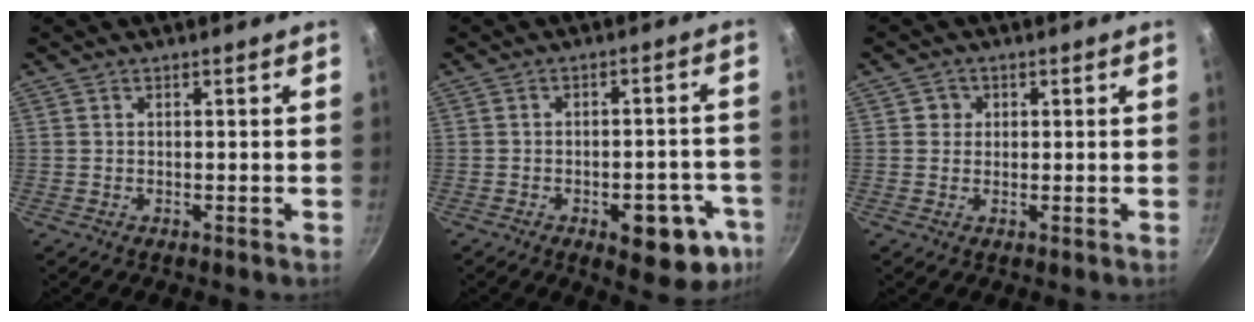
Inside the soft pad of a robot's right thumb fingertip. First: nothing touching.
{"total": 11.0, "force": [-5.3, 4.9, 8.4], "torque": [-0.081, 0.034, -0.061]}
{"total": 2.1, "force": [0.5, 2.0, 0.5], "torque": [0.005, 0.002, 0.003]}